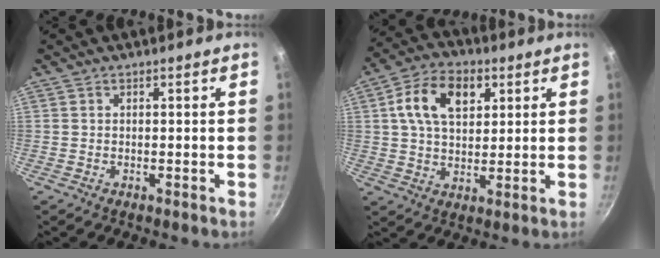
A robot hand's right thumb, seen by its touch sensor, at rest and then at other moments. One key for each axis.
{"total": 12.3, "fx": 4.0, "fy": 7.9, "fz": 8.6, "tx": -0.132, "ty": 0.006, "tz": 0.059}